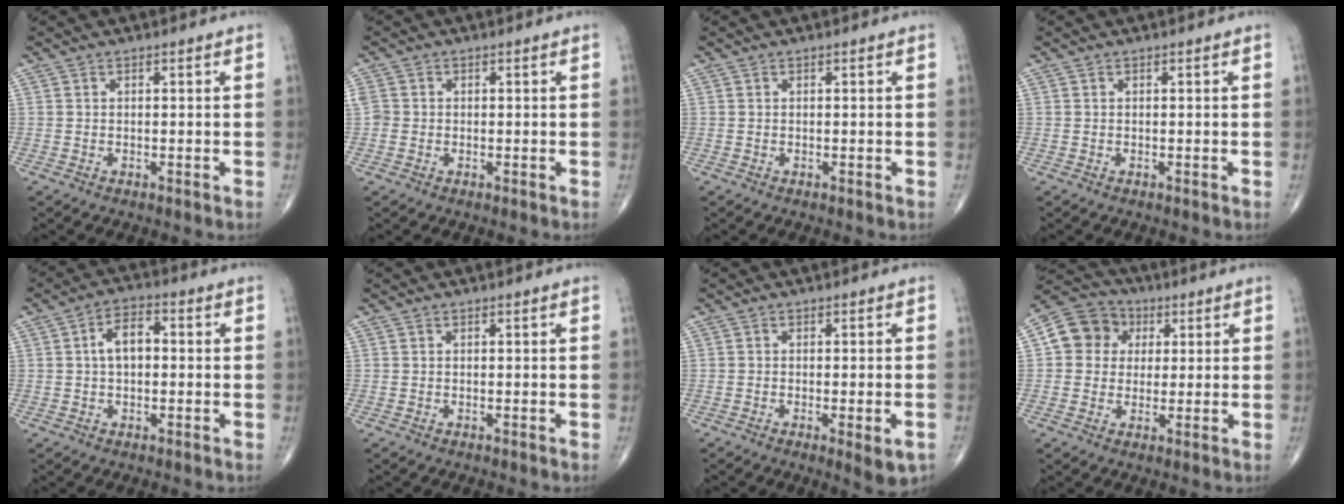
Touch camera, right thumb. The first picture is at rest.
{"total": 2.3, "force": [-0.1, 2.1, 1.0], "torque": [-0.019, 0.007, -0.001]}
{"total": 0.0}
{"total": 0.0}
{"total": 6.2, "force": [0.5, 3.6, 5.0], "torque": [-0.084, 0.020, 0.001]}
{"total": 0.0}
{"total": 5.1, "force": [-2.0, 1.4, 4.5], "torque": [-0.060, -0.004, -0.024]}
{"total": 9.6, "force": [2.0, 8.5, 3.8], "torque": [-0.045, 0.010, 0.022]}